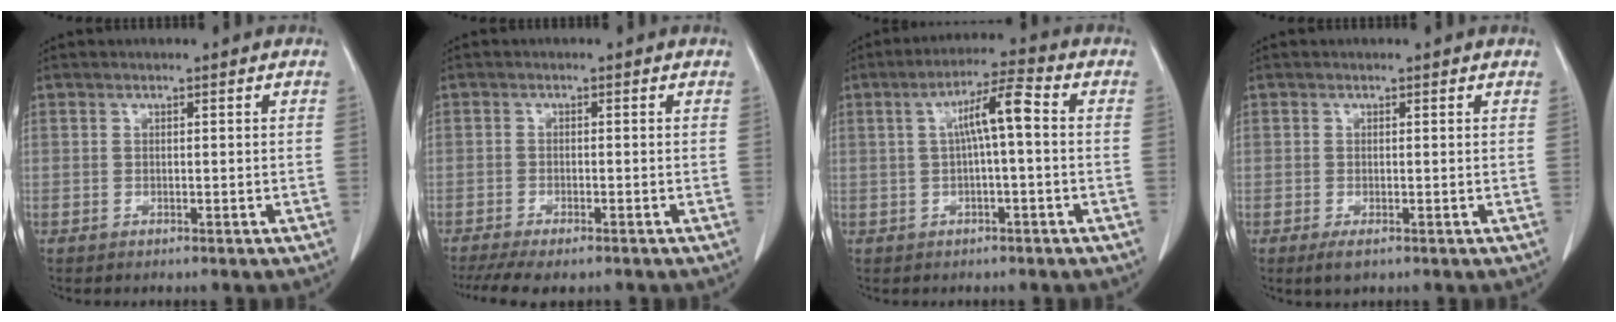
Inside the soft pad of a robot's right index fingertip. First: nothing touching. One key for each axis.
{"total": 7.7, "fx": -6.0, "fy": 2.1, "fz": 4.4, "tx": -0.065, "ty": -0.008, "tz": -0.094}
{"total": 6.4, "fx": 0.6, "fy": 0.5, "fz": 6.4, "tx": -0.110, "ty": 0.021, "tz": 0.008}
{"total": 1.5, "fx": -0.4, "fy": 0.9, "fz": 1.2, "tx": -0.021, "ty": -0.001, "tz": -0.005}